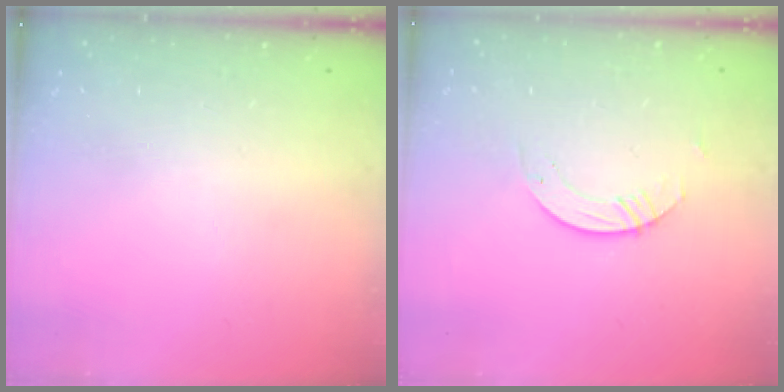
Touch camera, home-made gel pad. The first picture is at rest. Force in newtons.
{"total": 2.2, "press": 2.2, "slide": 0.2}